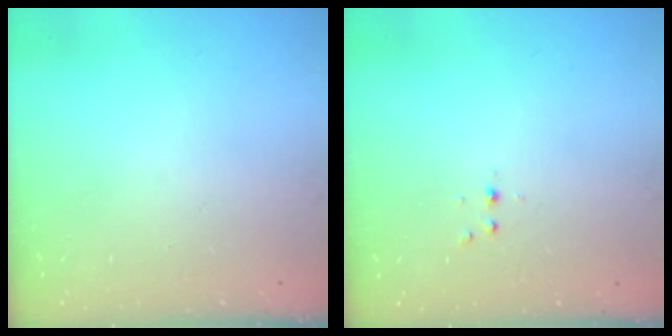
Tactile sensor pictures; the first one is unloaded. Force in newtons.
{"total": 3.0, "press": 2.6, "slide": 1.5}